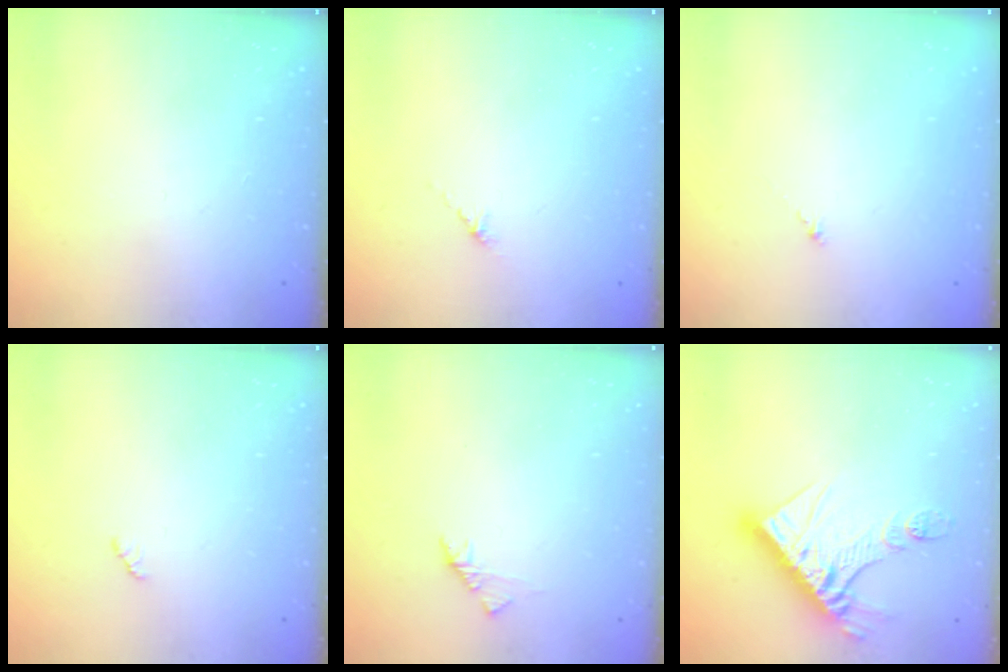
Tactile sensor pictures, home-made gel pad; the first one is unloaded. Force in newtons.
{"total": 2.7, "press": 2.7, "slide": 0.7}
{"total": 0.0}
{"total": 2.1, "press": 2.1, "slide": 0.3}
{"total": 1.7, "press": 1.6, "slide": 0.5}
{"total": 14.5, "press": 14.4, "slide": 1.6}